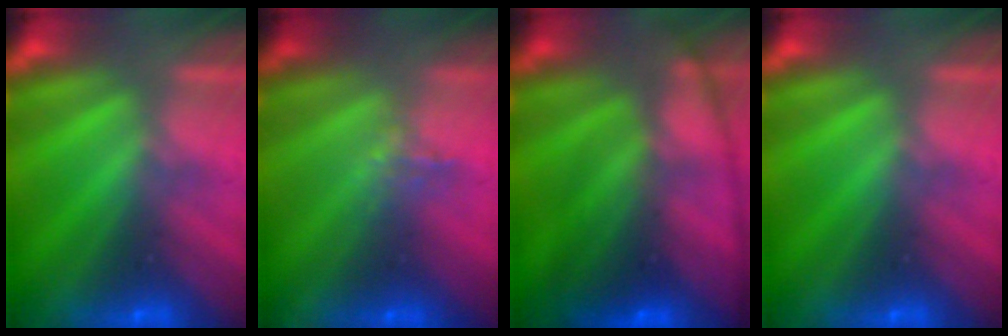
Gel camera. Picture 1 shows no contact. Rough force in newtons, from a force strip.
{"total": 1.2}
{"total": 5.8}
{"total": 0.0}